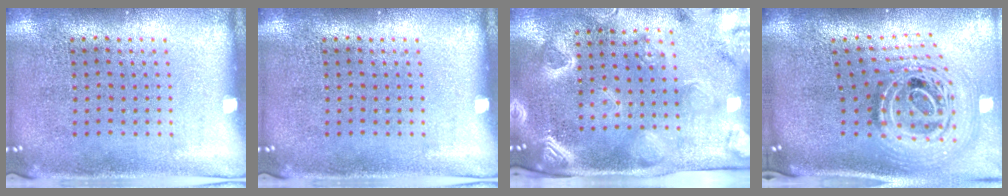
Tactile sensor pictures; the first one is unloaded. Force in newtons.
{"total": 0.0}
{"total": 3.8, "press": 3.1, "slide": 2.1}
{"total": 3.0, "press": 2.0, "slide": 2.2}